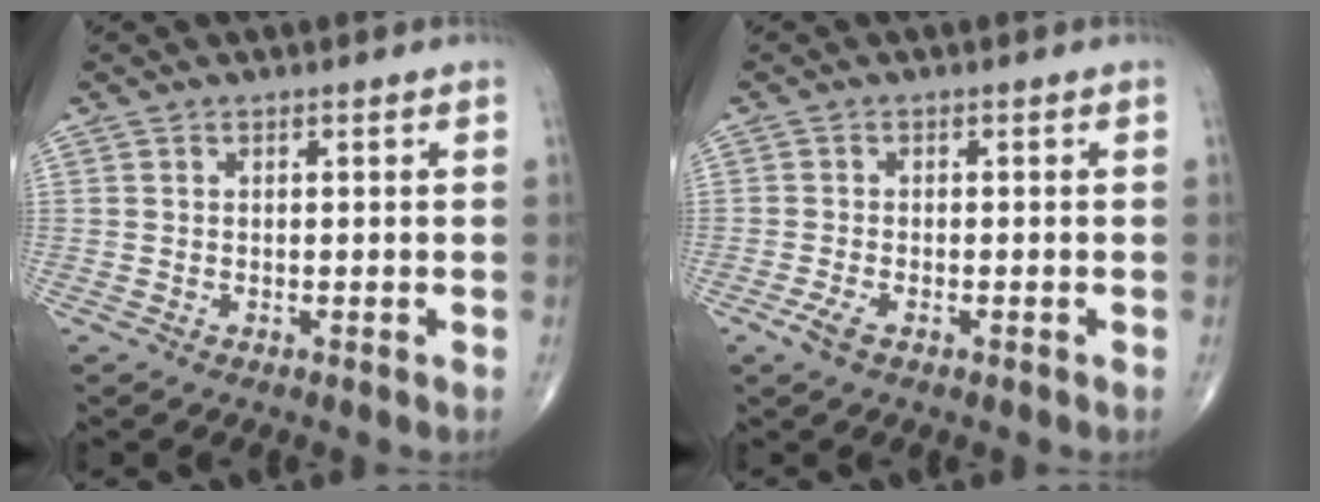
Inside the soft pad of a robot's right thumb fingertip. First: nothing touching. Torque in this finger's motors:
{"motor_torque": [0.92, 0.69, -0.06, -0.21, -0.01]}